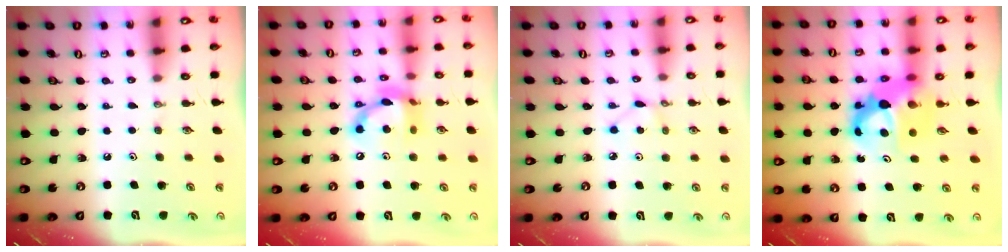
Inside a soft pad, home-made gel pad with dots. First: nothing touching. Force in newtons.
{"total": 14.3, "press": 14.3, "slide": 1.2}
{"total": 2.1, "press": 2.1, "slide": 0.3}
{"total": 9.5, "press": 9.5, "slide": 0.7}